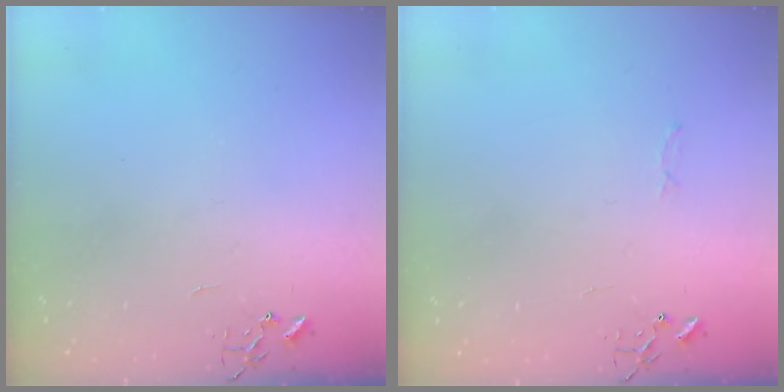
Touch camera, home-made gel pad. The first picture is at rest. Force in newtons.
{"total": 2.8, "press": 2.8, "slide": 0.4}